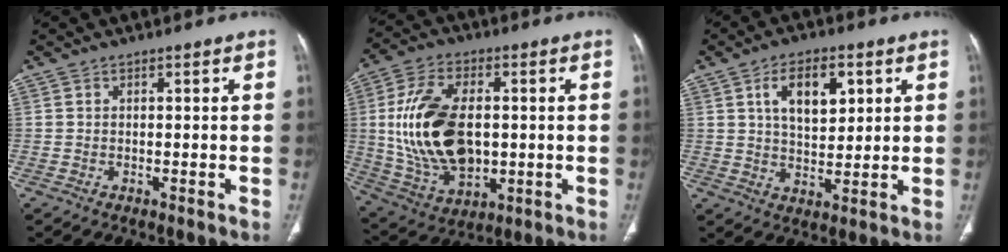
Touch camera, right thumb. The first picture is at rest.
{"total": 19.9, "force": [0.8, 11.9, 16.0], "torque": [-0.301, -0.007, 0.030]}
{"total": 9.8, "force": [3.6, 5.3, 7.4], "torque": [-0.096, -0.011, 0.061]}